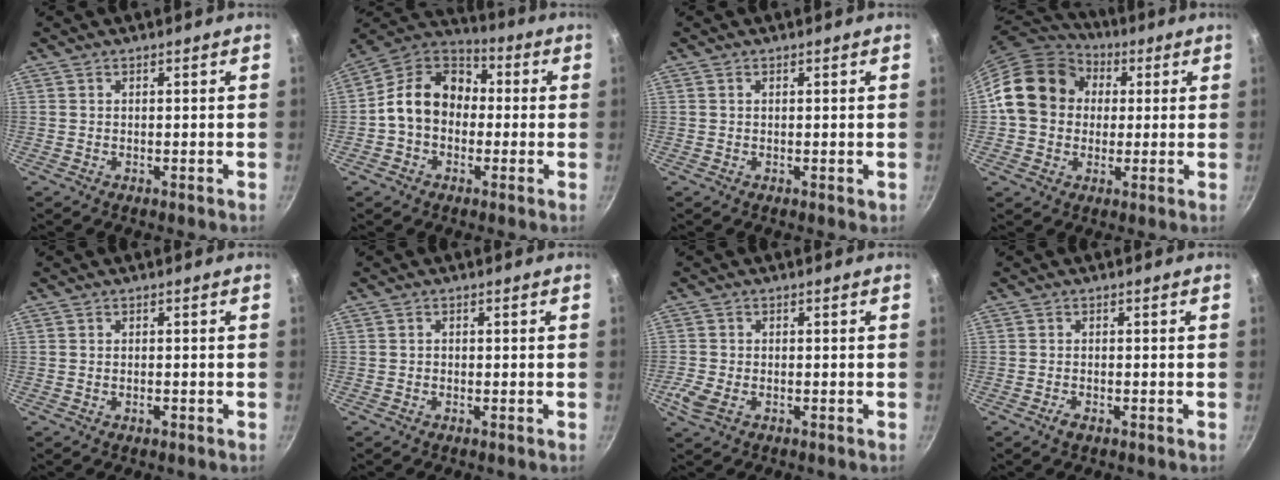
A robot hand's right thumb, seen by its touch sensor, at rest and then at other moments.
{"total": 13.8, "force": [-0.4, 10.7, 8.6], "torque": [-0.107, 0.041, -0.031]}
{"total": 0.7, "force": [0.3, 0.4, 0.5], "torque": [-0.004, 0.001, 0.004]}
{"total": 15.9, "force": [2.4, 13.4, 8.1], "torque": [-0.117, 0.025, 0.026]}
{"total": 1.0, "force": [-0.4, 0.5, 0.7], "torque": [-0.012, 0.003, -0.008]}
{"total": 0.5, "force": [-0.3, 0.4, 0.1], "torque": [-0.001, 0.003, -0.007]}
{"total": 4.0, "force": [-1.6, 2.5, 2.7], "torque": [-0.067, -0.001, -0.034]}
{"total": 1.6, "force": [-1.0, 0.7, 1.0], "torque": [-0.022, 0.007, -0.022]}